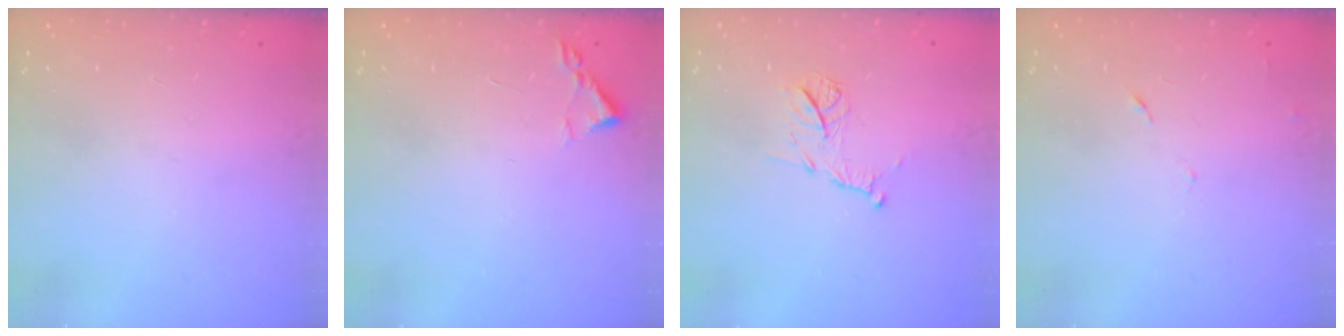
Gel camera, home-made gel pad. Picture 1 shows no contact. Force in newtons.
{"total": 1.8, "press": 1.8, "slide": 0.3}
{"total": 10.1, "press": 10.1, "slide": 0.5}
{"total": 3.9, "press": 3.8, "slide": 0.9}